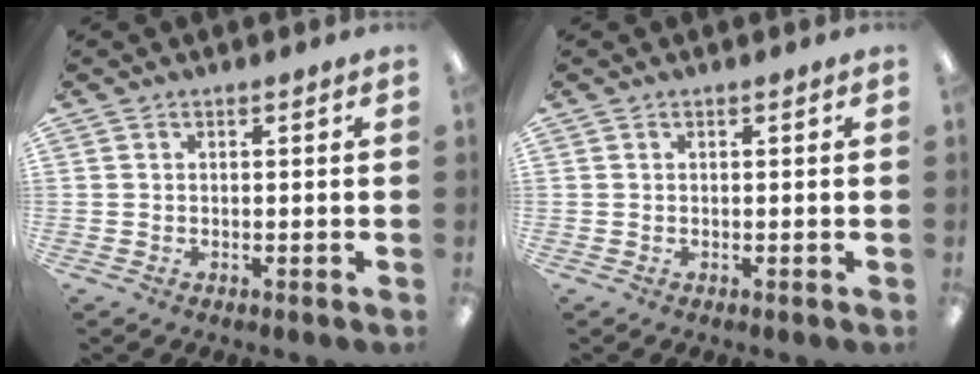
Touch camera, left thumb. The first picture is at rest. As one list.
[{"total": 0.0}]